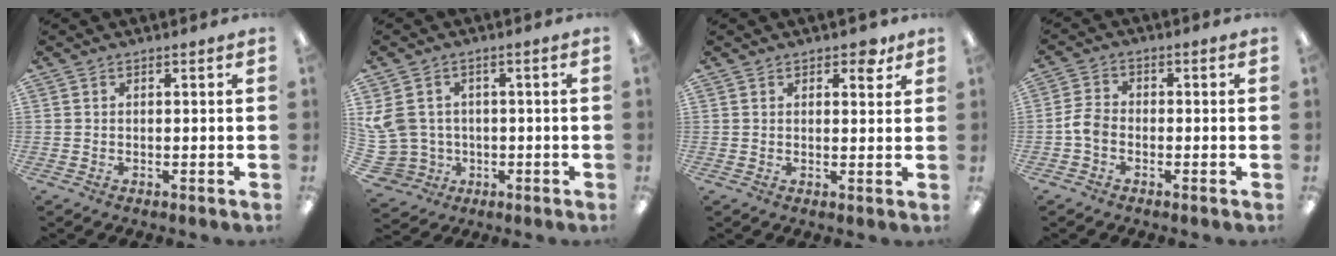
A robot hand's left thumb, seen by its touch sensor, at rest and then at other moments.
{"total": 8.3, "force": [1.0, 7.7, 2.8], "torque": [-0.095, -0.003, 0.026]}
{"total": 3.2, "force": [2.2, 1.6, 1.6], "torque": [-0.012, -0.006, 0.035]}
{"total": 4.3, "force": [-1.5, 2.8, 2.9], "torque": [-0.052, 0.010, -0.027]}